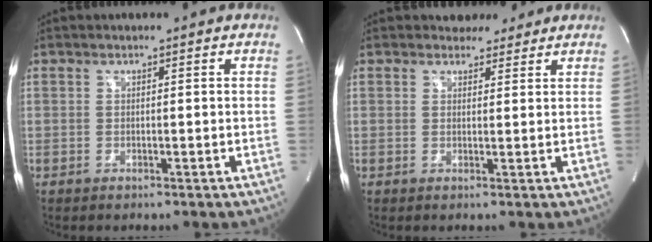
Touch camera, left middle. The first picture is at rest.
{"total": 2.9, "force": [2.5, 1.4, 0.1], "torque": [-0.001, 0.005, 0.033]}